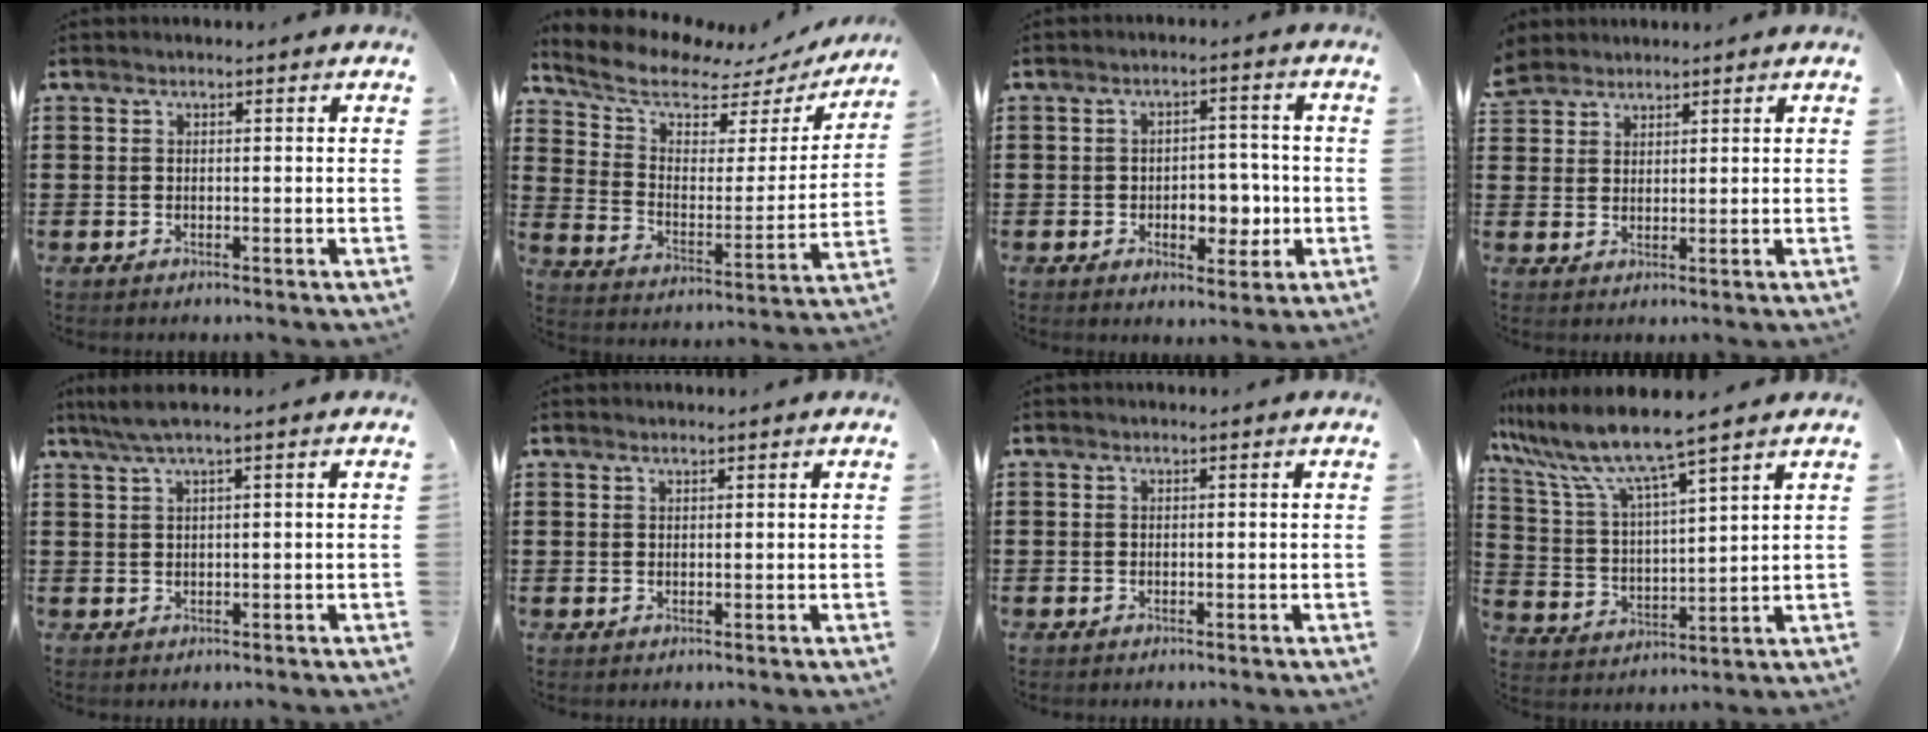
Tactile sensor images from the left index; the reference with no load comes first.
{"total": 7.9, "force": [6.6, 3.1, 3.1], "torque": [-0.089, -0.042, 0.111]}
{"total": 6.2, "force": [-1.5, 4.0, 4.6], "torque": [-0.069, 0.005, -0.030]}
{"total": 2.9, "force": [2.5, 1.4, -0.2], "torque": [-0.007, 0.004, 0.050]}
{"total": 2.3, "force": [1.0, -0.2, 2.1], "torque": [-0.039, -0.002, 0.019]}
{"total": 0.7, "force": [0.6, 0.1, 0.2], "torque": [-0.007, -0.001, 0.013]}
{"total": 0.0}
{"total": 8.0, "force": [6.9, -0.2, 4.1], "torque": [-0.111, -0.043, 0.112]}